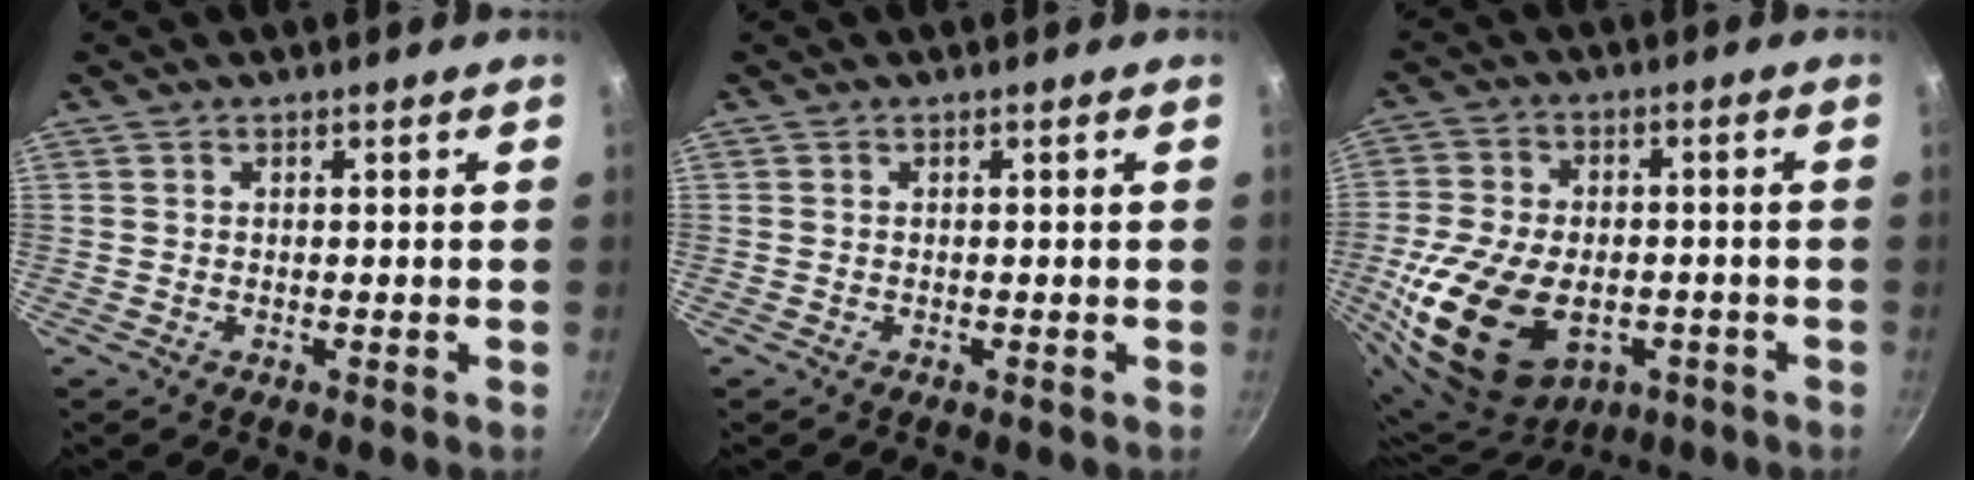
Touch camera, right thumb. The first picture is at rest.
{"total": 0.0}
{"total": 21.2, "force": [-5.7, 13.9, 14.9], "torque": [-0.277, 0.019, -0.083]}